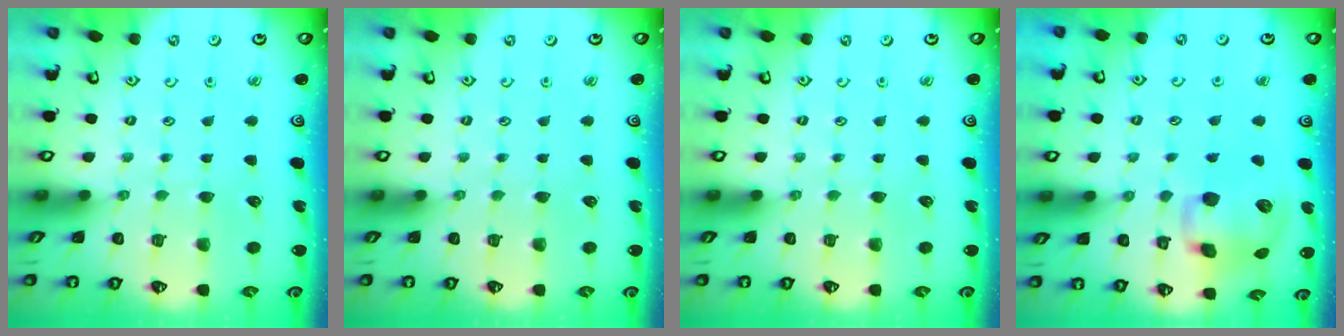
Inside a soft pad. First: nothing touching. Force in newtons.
{"total": 0.0}
{"total": 0.0}
{"total": 11.7, "press": 11.5, "slide": 2.0}